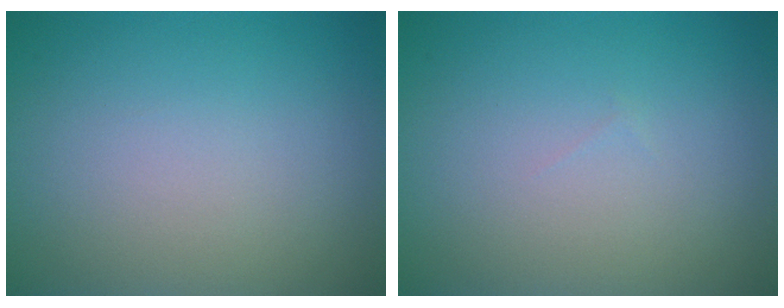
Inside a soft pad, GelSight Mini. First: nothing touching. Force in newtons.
{"total": 0.0}